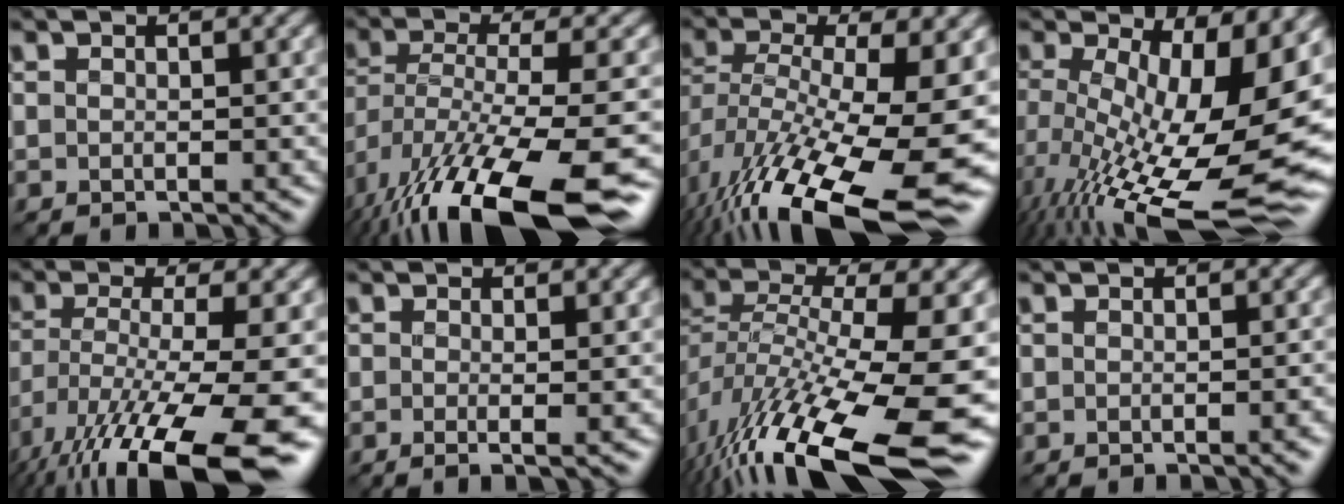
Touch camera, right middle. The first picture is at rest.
{"total": 16.5, "force": [-10.2, 4.9, 11.9], "torque": [-0.248, -0.037, -0.153]}
{"total": 16.2, "force": [-6.4, 6.2, 13.6], "torque": [-0.277, -0.031, -0.091]}
{"total": 17.5, "force": [-2.5, 6.7, 15.9], "torque": [-0.256, -0.028, -0.025]}
{"total": 15.2, "force": [-8.6, 4.1, 11.9], "torque": [-0.235, -0.029, -0.130]}
{"total": 1.9, "force": [-0.1, 0.7, 1.8], "torque": [-0.023, -0.002, -0.009]}
{"total": 14.6, "force": [-6.0, 5.1, 12.4], "torque": [-0.241, -0.005, -0.098]}
{"total": 1.9, "force": [-0.5, 0.6, 1.7], "torque": [-0.007, 0.003, -0.004]}